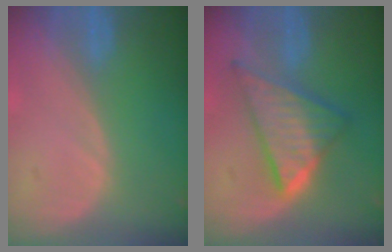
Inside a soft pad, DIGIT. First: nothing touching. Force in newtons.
{"total": 9.2, "press": 9.1, "slide": 0.6}